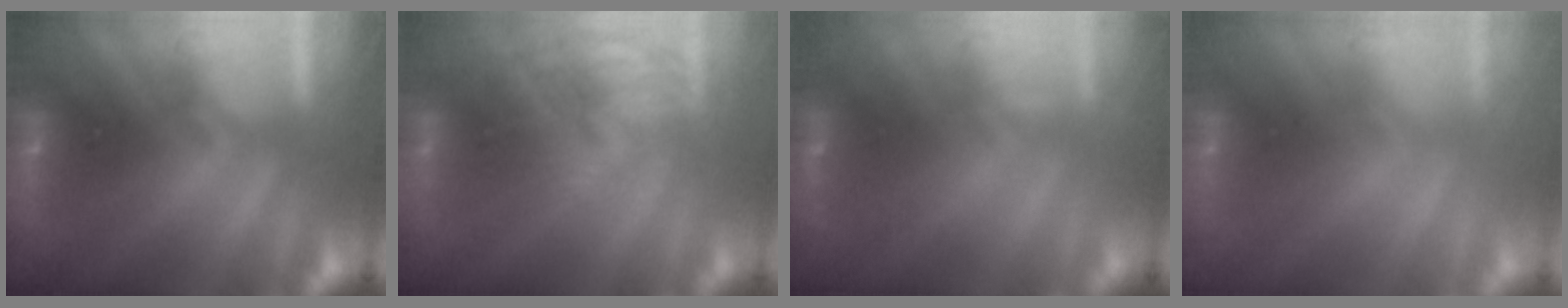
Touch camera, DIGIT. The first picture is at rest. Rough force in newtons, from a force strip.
{"total": 3.9}
{"total": 1.6}
{"total": 2.4}